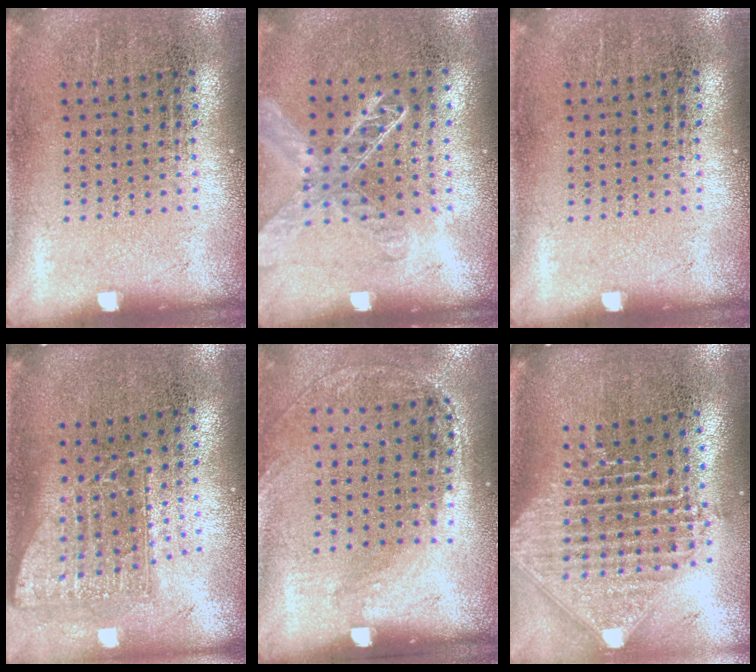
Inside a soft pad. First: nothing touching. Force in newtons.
{"total": 1.4, "press": 1.3, "slide": 0.5}
{"total": 0.0}
{"total": 1.7, "press": 1.3, "slide": 1.1}
{"total": 1.3, "press": 0.9, "slide": 0.9}
{"total": 2.5, "press": 1.9, "slide": 1.6}